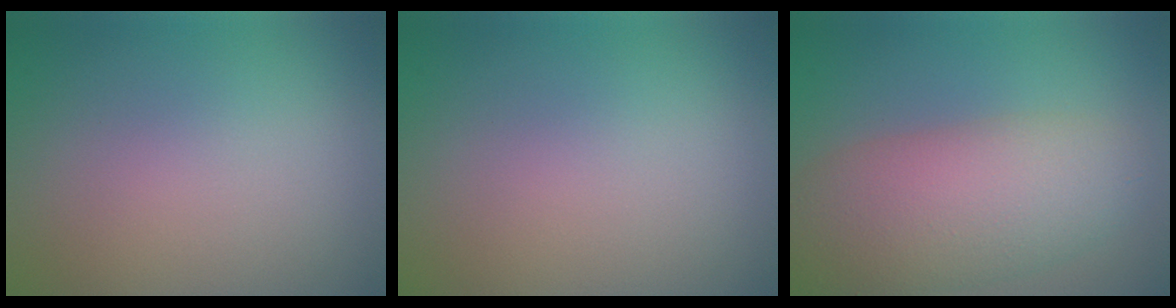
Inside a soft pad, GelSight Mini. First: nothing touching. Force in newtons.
{"total": 0.0}
{"total": 6.9, "press": 6.9, "slide": 0.5}